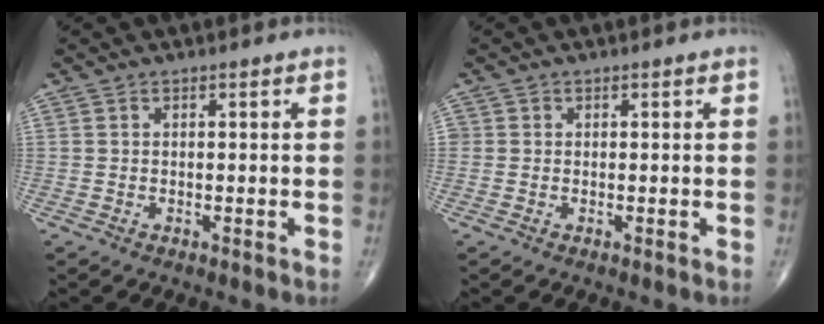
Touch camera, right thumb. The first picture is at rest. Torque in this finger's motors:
{"motor_torque": [0.15, 0.04, 0.16, 0.08, 0.01]}